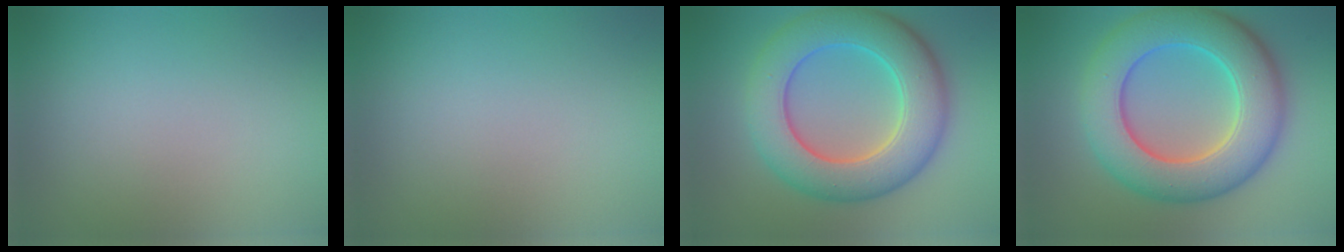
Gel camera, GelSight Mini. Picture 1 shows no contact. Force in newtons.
{"total": 0.0}
{"total": 9.8, "press": 9.8, "slide": 0.2}
{"total": 10.6, "press": 10.6, "slide": 0.2}